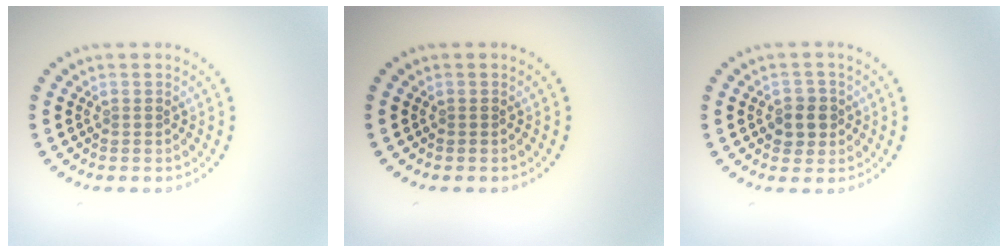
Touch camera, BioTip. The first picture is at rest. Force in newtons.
{"total": 0.0}
{"total": 2.4, "press": 2.2, "slide": 0.8}